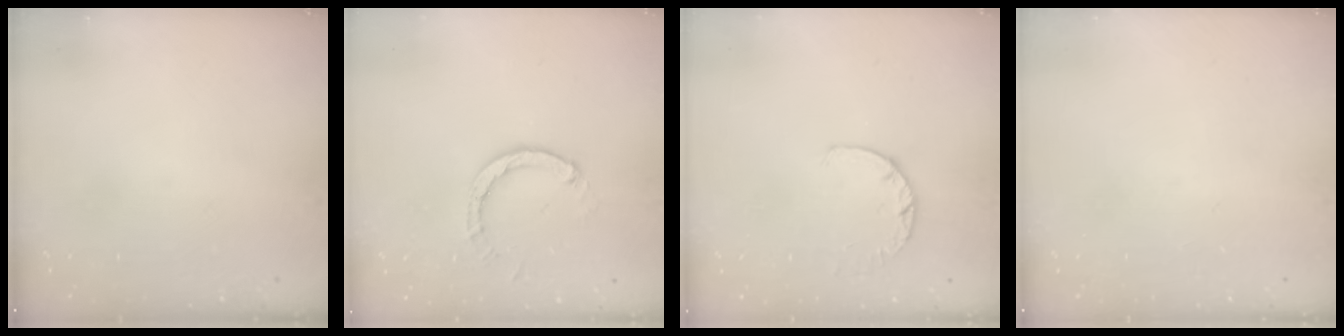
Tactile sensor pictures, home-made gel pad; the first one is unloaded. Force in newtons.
{"total": 3.2, "press": 3.2, "slide": 0.2}
{"total": 3.0, "press": 2.9, "slide": 0.4}
{"total": 0.0}